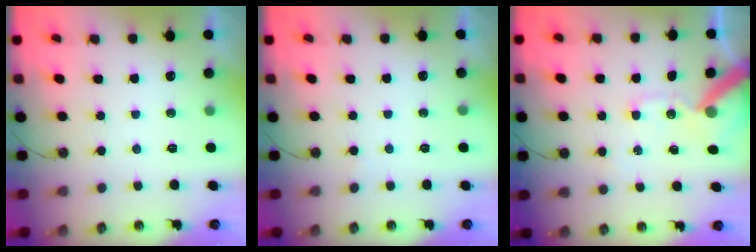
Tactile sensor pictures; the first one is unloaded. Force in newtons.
{"total": 5.5, "press": 5.5, "slide": 0.4}
{"total": 12.9, "press": 12.8, "slide": 1.7}